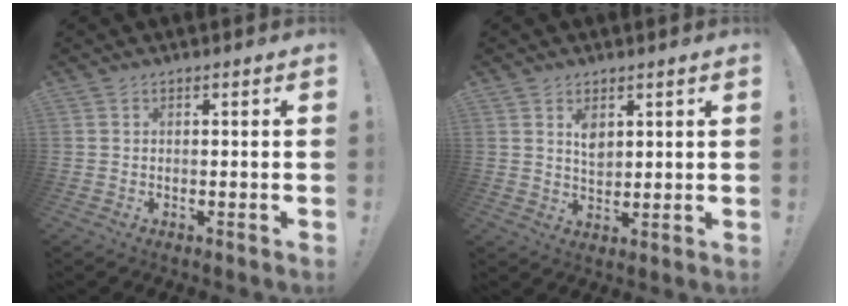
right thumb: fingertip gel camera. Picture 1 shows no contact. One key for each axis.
{"total": 5.1, "fx": 2.6, "fy": 3.3, "fz": 2.9, "tx": -0.036, "ty": -0.017, "tz": 0.045}